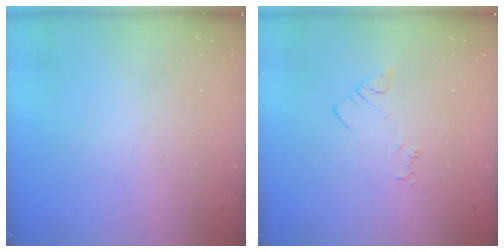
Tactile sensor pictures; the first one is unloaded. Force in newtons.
{"total": 2.3, "press": 2.3, "slide": 0.3}